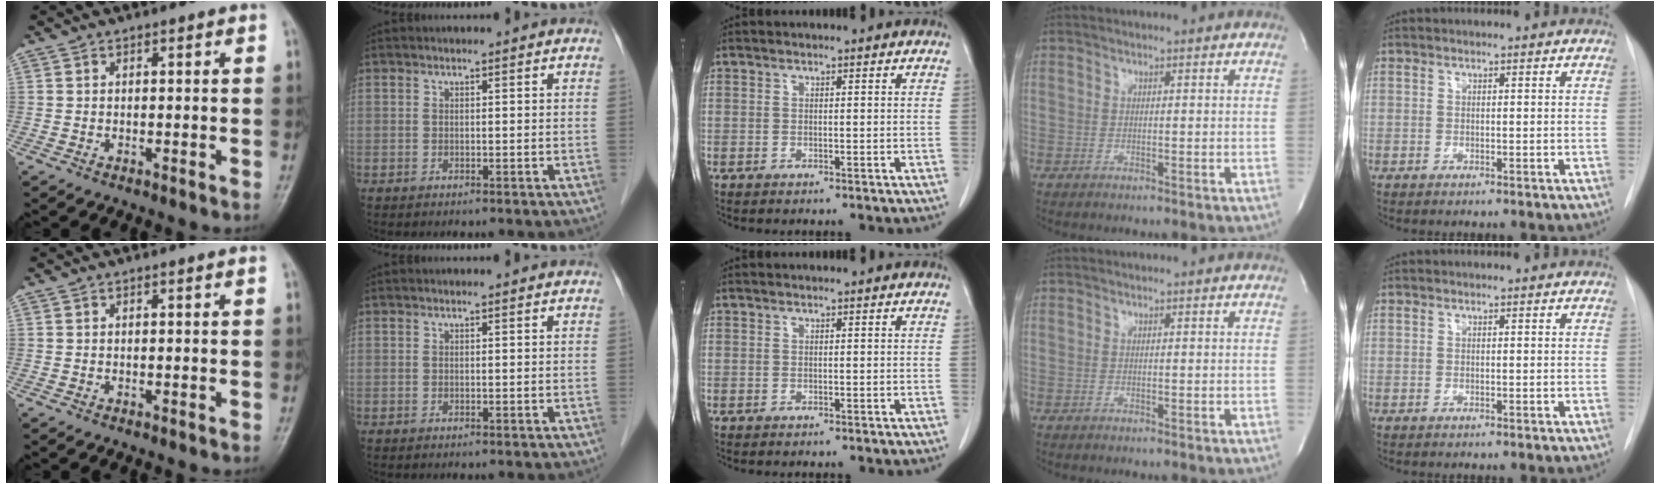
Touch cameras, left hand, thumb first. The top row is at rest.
{}